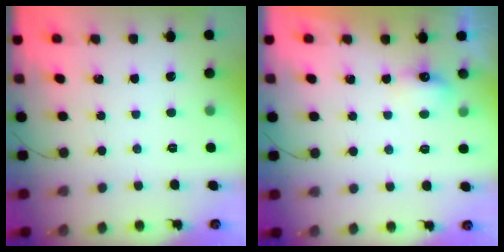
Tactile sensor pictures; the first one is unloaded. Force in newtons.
{"total": 4.3, "press": 4.2, "slide": 1.2}